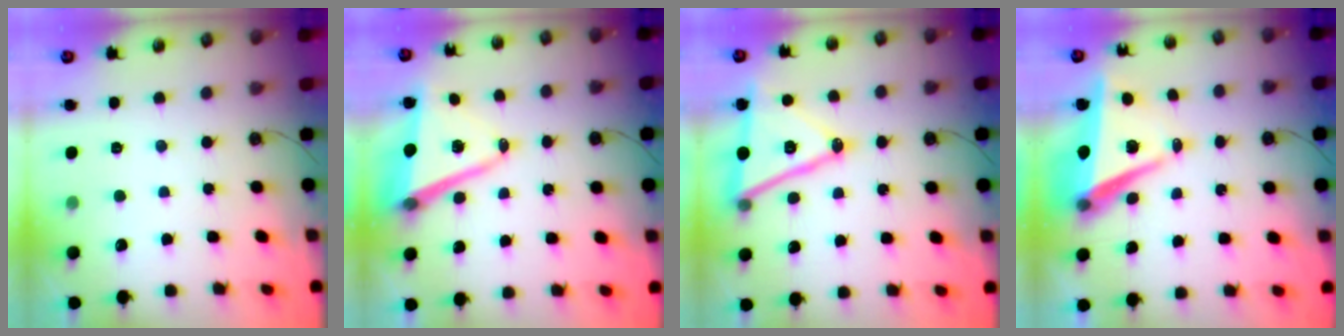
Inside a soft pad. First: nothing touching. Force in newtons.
{"total": 11.0, "press": 10.6, "slide": 3.0}
{"total": 16.6, "press": 16.2, "slide": 3.7}
{"total": 8.8, "press": 7.6, "slide": 4.3}